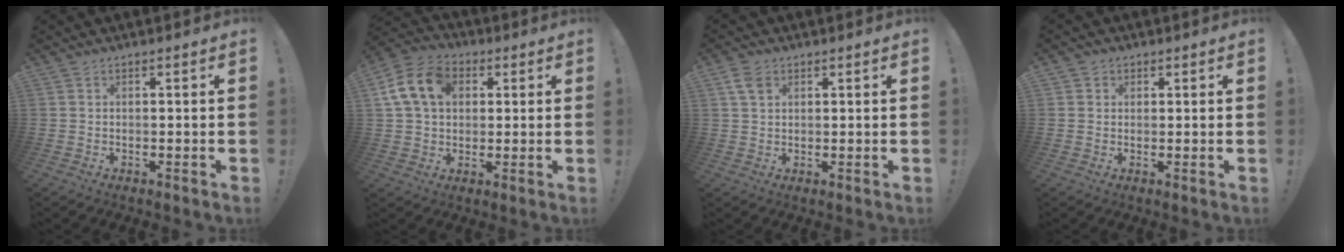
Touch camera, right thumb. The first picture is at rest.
{"total": 14.7, "force": [4.4, 11.0, 8.8], "torque": [-0.157, 0.001, 0.087]}
{"total": 4.4, "force": [2.1, 3.0, 2.6], "torque": [-0.038, -0.003, 0.039]}
{"total": 1.9, "force": [0.7, 1.8, 0.3], "torque": [-0.001, -0.001, 0.013]}